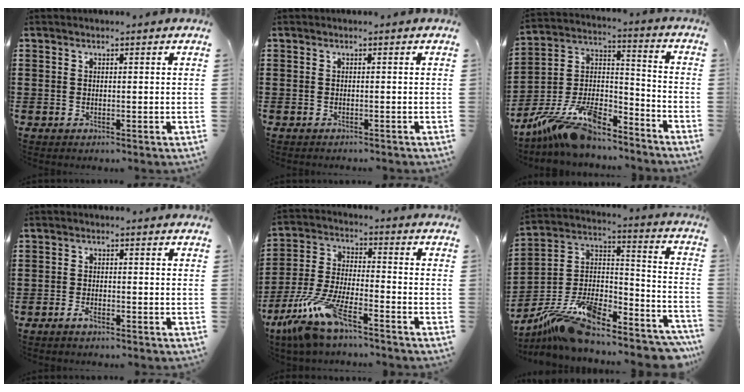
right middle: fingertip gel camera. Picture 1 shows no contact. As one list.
[{"total": 0.5, "force": [-0.5, 0.1, -0.1], "torque": [0.000, 0.002, -0.012]}, {"total": 13.1, "force": [-11.0, 3.5, 6.3], "torque": [-0.123, 0.027, -0.213]}, {"total": 1.9, "force": [-1.3, 0.5, 1.2], "torque": [-0.031, -0.004, -0.027]}, {"total": 10.4, "force": [-8.0, 1.4, 6.5], "torque": [-0.152, -0.001, -0.161]}, {"total": 12.7, "force": [-10.4, 3.7, 6.3], "torque": [-0.128, 0.008, -0.196]}]